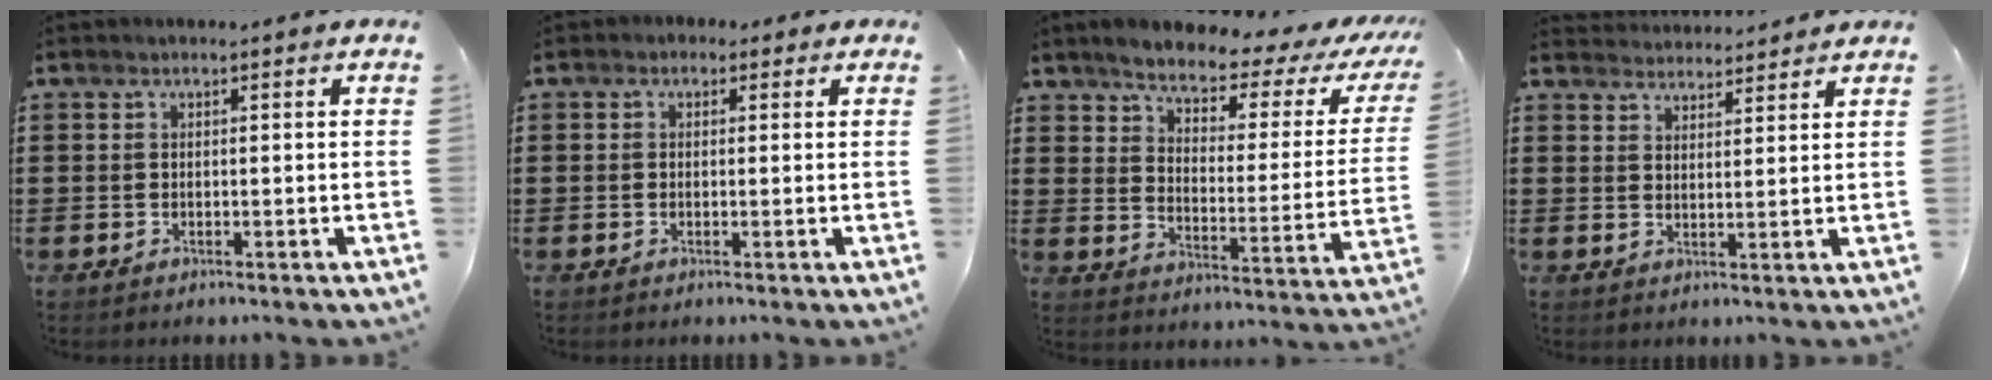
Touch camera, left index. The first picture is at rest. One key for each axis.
{"total": 1.2, "fx": 0.0, "fy": 1.1, "fz": 0.4, "tx": -0.012, "ty": 0.006, "tz": -0.001}
{"total": 4.5, "fx": 3.9, "fy": 1.0, "fz": 1.9, "tx": -0.064, "ty": -0.030, "tz": 0.059}
{"total": 3.1, "fx": 3.0, "fy": 0.3, "fz": -0.2, "tx": -0.005, "ty": -0.010, "tz": 0.057}